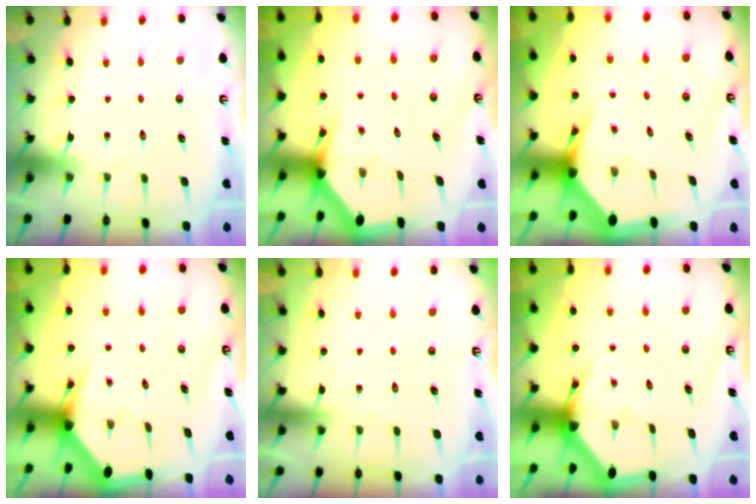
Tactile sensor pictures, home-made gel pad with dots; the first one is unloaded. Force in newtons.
{"total": 2.9, "press": 2.9, "slide": 0.0}
{"total": 3.9, "press": 3.9, "slide": 0.5}
{"total": 3.0, "press": 3.0, "slide": 0.1}
{"total": 2.6, "press": 2.6, "slide": 0.4}
{"total": 3.4, "press": 3.4, "slide": 0.1}